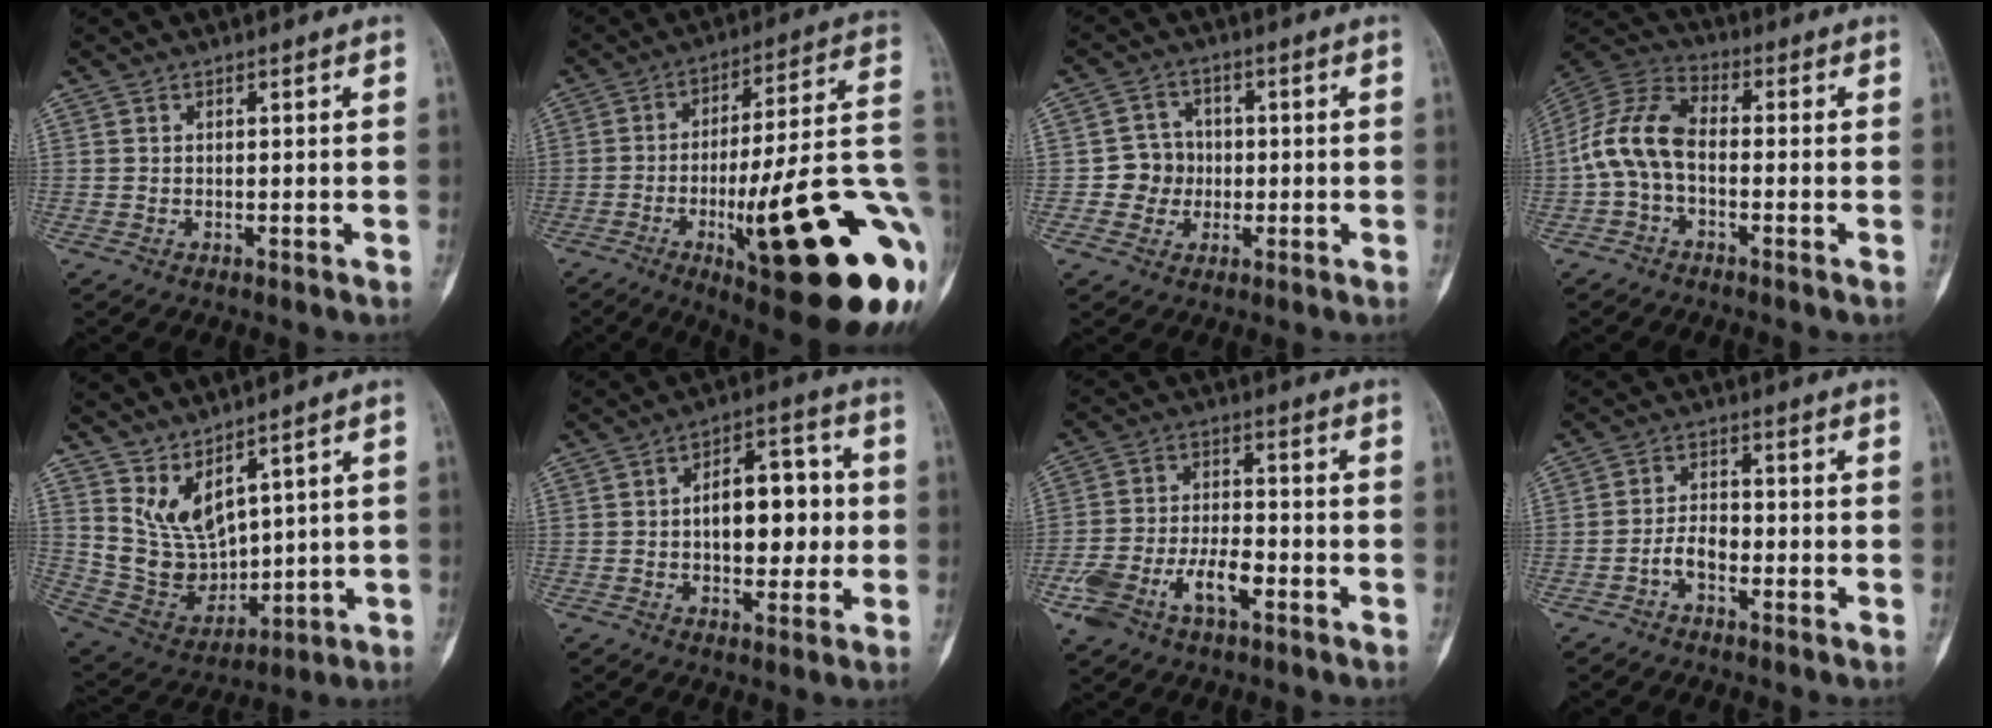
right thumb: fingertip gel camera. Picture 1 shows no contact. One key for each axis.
{"total": 31.6, "fx": -8.2, "fy": 6.6, "fz": 29.8, "tx": -0.358, "ty": 0.011, "tz": -0.118}
{"total": 5.5, "fx": -0.7, "fy": 5.4, "fz": 1.1, "tx": 0.015, "ty": 0.013, "tz": -0.017}
{"total": 10.8, "fx": -1.5, "fy": 6.4, "fz": 8.6, "tx": -0.175, "ty": 0.033, "tz": -0.041}
{"total": 10.2, "fx": 5.6, "fy": 5.9, "fz": 6.2, "tx": -0.087, "ty": -0.047, "tz": 0.139}
{"total": 12.7, "fx": 0.2, "fy": 7.1, "fz": 10.5, "tx": -0.115, "ty": 0.023, "tz": 0.000}
{"total": 11.3, "fx": -4.8, "fy": 5.7, "fz": 8.4, "tx": -0.171, "ty": 0.033, "tz": -0.084}
{"total": 4.0, "fx": -1.9, "fy": 2.3, "fz": 2.7, "tx": -0.041, "ty": 0.021, "tz": -0.038}